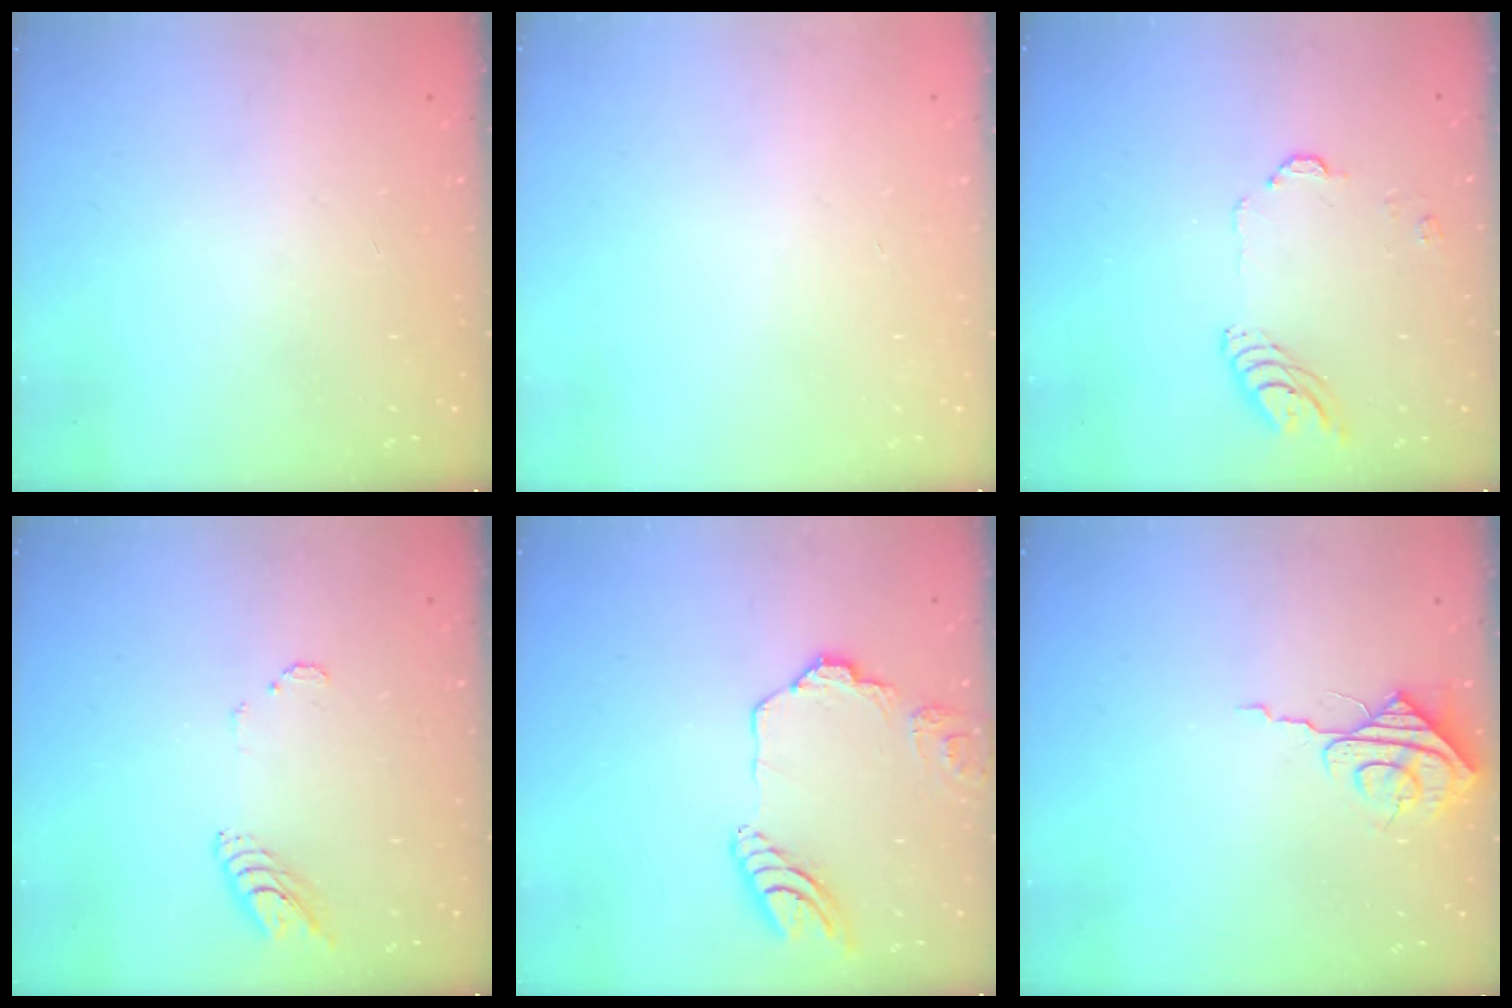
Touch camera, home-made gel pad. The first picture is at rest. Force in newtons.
{"total": 0.0}
{"total": 9.2, "press": 9.1, "slide": 1.2}
{"total": 5.8, "press": 5.8, "slide": 0.4}
{"total": 13.8, "press": 13.7, "slide": 1.9}
{"total": 7.8, "press": 7.8, "slide": 0.8}